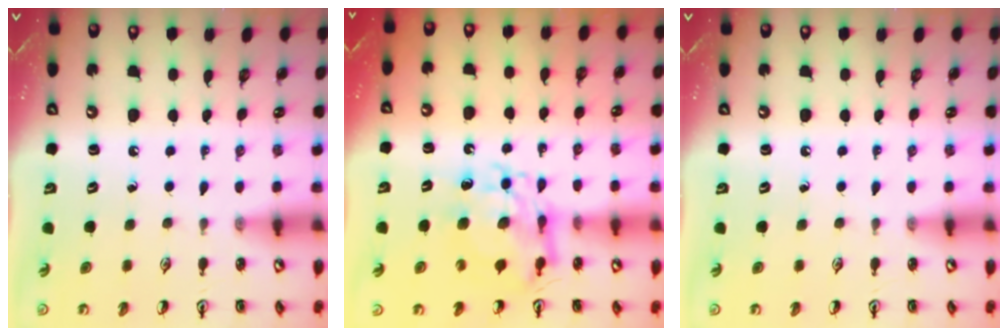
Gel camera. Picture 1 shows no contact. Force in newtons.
{"total": 10.9, "press": 10.8, "slide": 1.4}
{"total": 0.0}